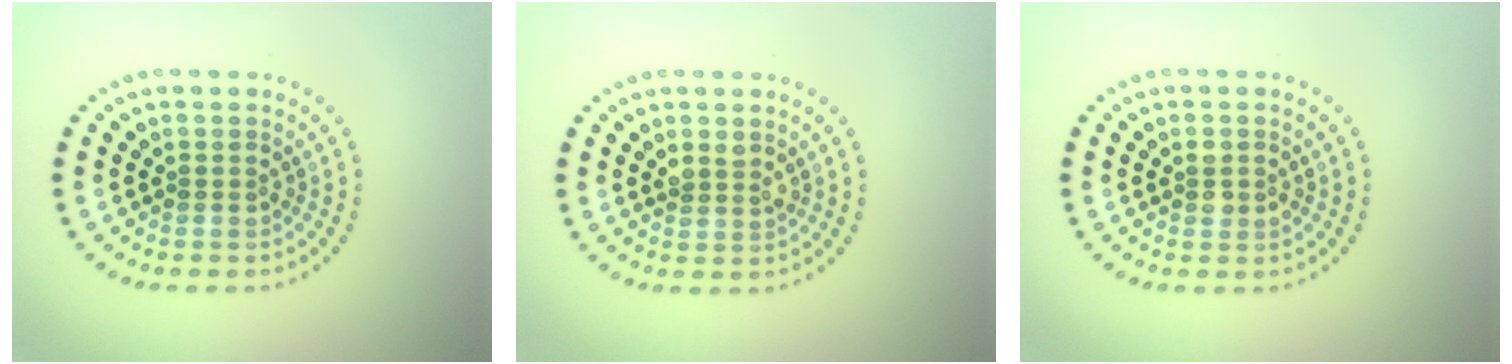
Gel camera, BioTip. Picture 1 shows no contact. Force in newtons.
{"total": 1.3, "press": 1.2, "slide": 0.6}
{"total": 1.4, "press": 1.4, "slide": 0.2}